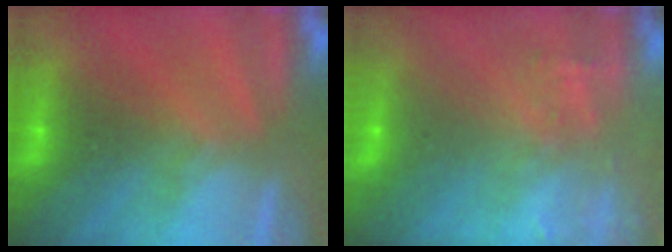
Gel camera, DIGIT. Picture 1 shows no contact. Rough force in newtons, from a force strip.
{"total": 7.2}